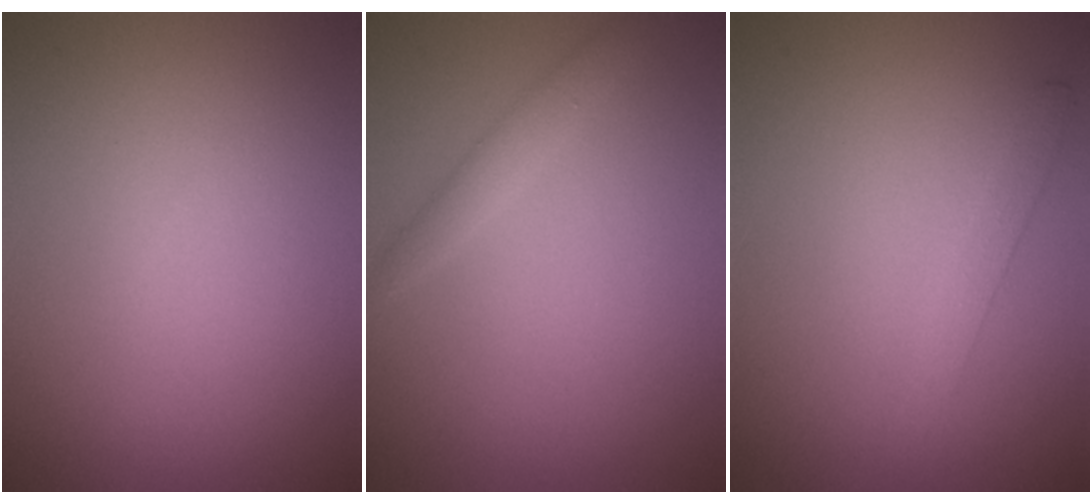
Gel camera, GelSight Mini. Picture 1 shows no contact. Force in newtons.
{"total": 1.5, "press": 1.5, "slide": 0.1}
{"total": 1.7, "press": 1.7, "slide": 0.1}